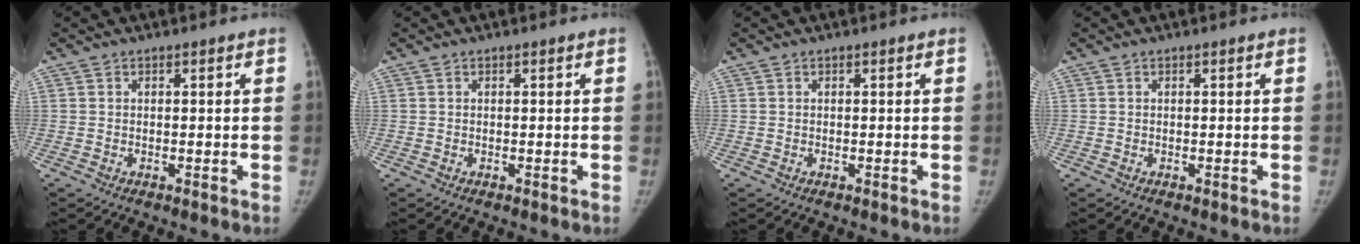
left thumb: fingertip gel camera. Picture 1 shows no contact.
{"total": 0.0}
{"total": 0.0}
{"total": 0.0}